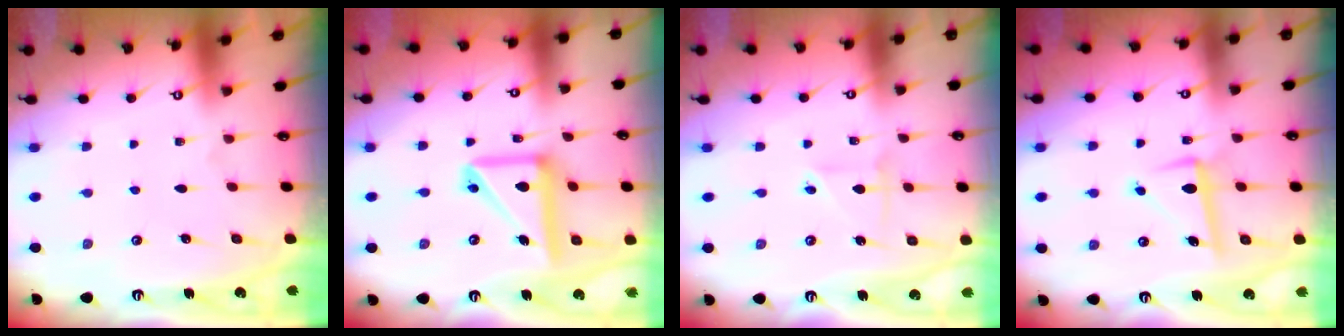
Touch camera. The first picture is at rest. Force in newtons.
{"total": 13.9, "press": 13.8, "slide": 1.5}
{"total": 2.5, "press": 2.5, "slide": 0.3}
{"total": 7.0, "press": 6.8, "slide": 1.3}